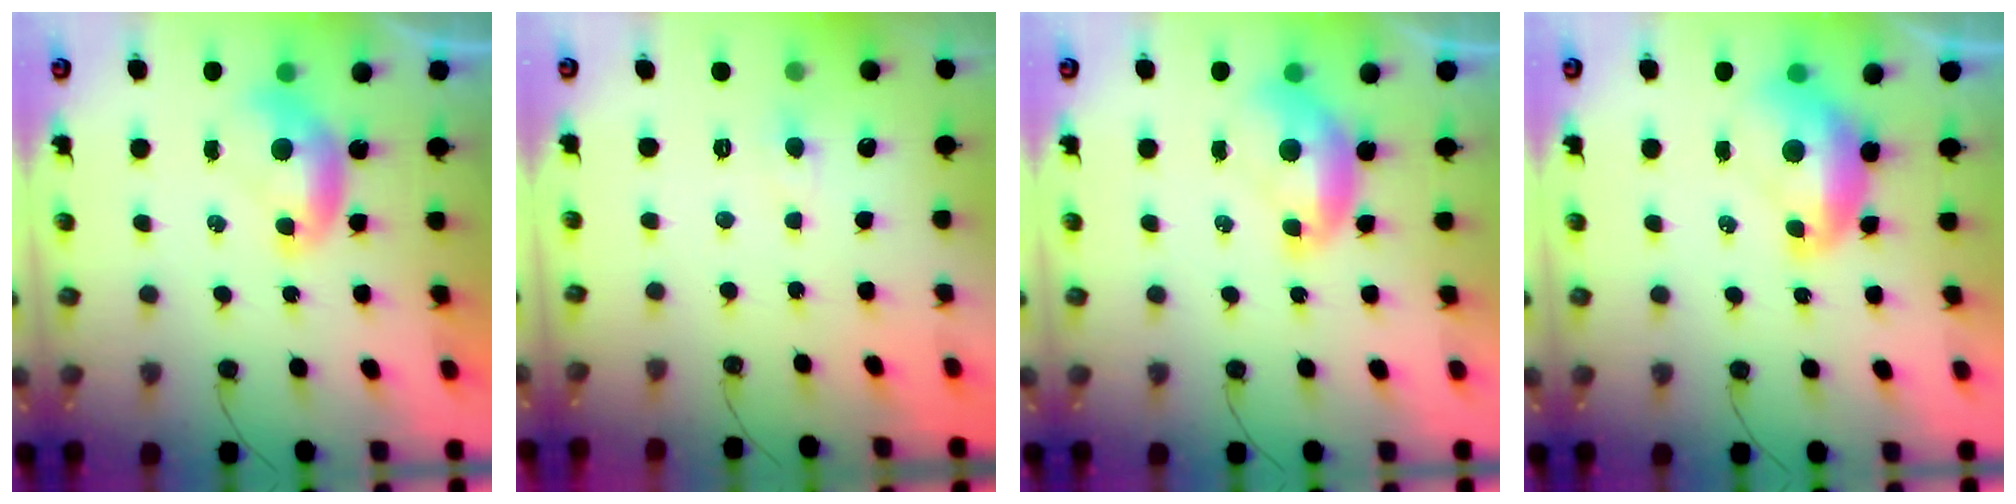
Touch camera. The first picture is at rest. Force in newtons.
{"total": 1.6, "press": 1.6, "slide": 0.5}
{"total": 1.3, "press": 1.3, "slide": 0.4}
{"total": 2.4, "press": 2.3, "slide": 0.7}